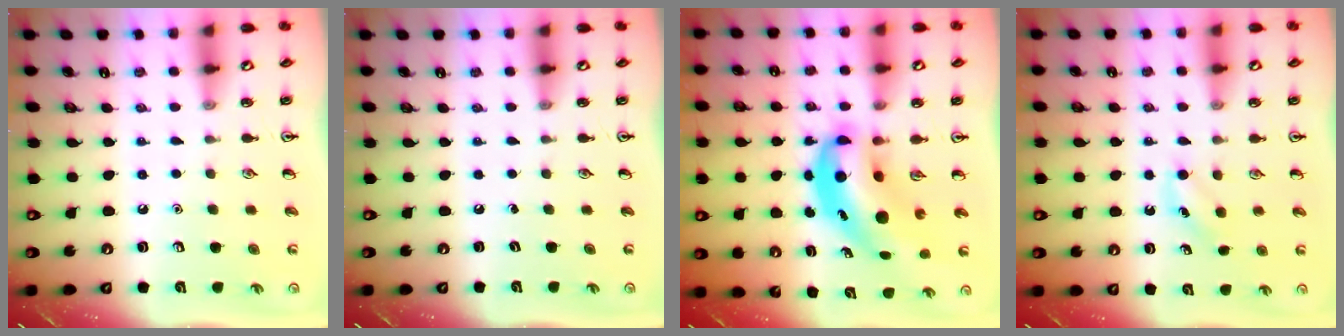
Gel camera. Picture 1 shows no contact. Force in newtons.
{"total": 0.0}
{"total": 10.3, "press": 9.8, "slide": 3.2}
{"total": 3.5, "press": 3.3, "slide": 1.0}